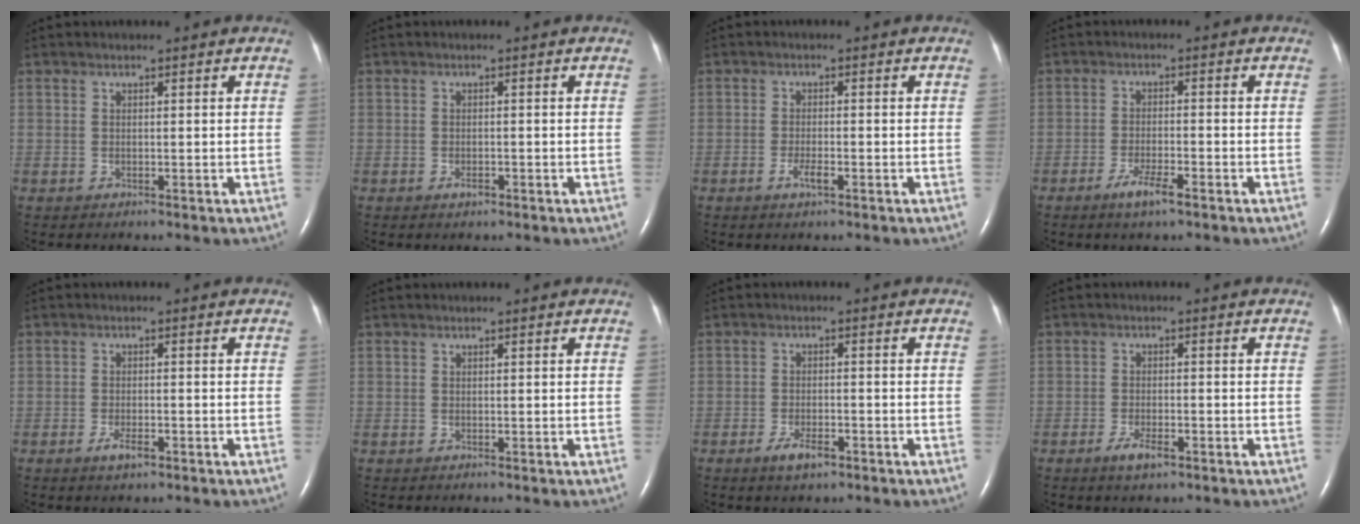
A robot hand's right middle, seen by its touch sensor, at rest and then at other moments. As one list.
[{"total": 1.1, "force": [-0.7, 0.5, 0.7], "torque": [-0.012, 0.000, -0.009]}, {"total": 2.2, "force": [-1.1, 0.4, 1.8], "torque": [-0.039, -0.002, -0.022]}, {"total": 4.0, "force": [-2.5, 0.5, 3.0], "torque": [-0.061, -0.005, -0.047]}, {"total": 2.6, "force": [-1.5, 0.8, 1.9], "torque": [-0.039, 0.000, -0.026]}, {"total": 0.0}, {"total": 3.5, "force": [-2.2, 1.2, 2.5], "torque": [-0.051, 0.000, -0.038]}, {"total": 3.1, "force": [-1.9, 0.9, 2.3], "torque": [-0.048, -0.001, -0.035]}]